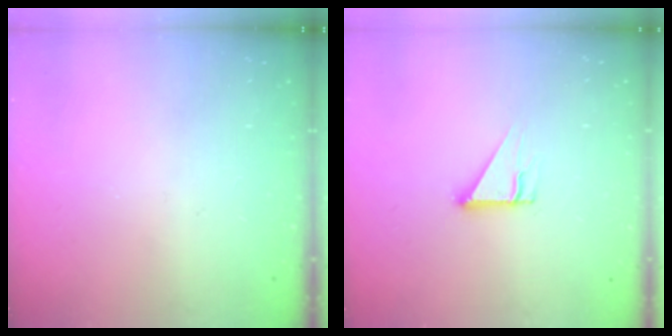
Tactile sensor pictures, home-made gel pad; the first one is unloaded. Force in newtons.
{"total": 3.1, "press": 3.1, "slide": 0.1}